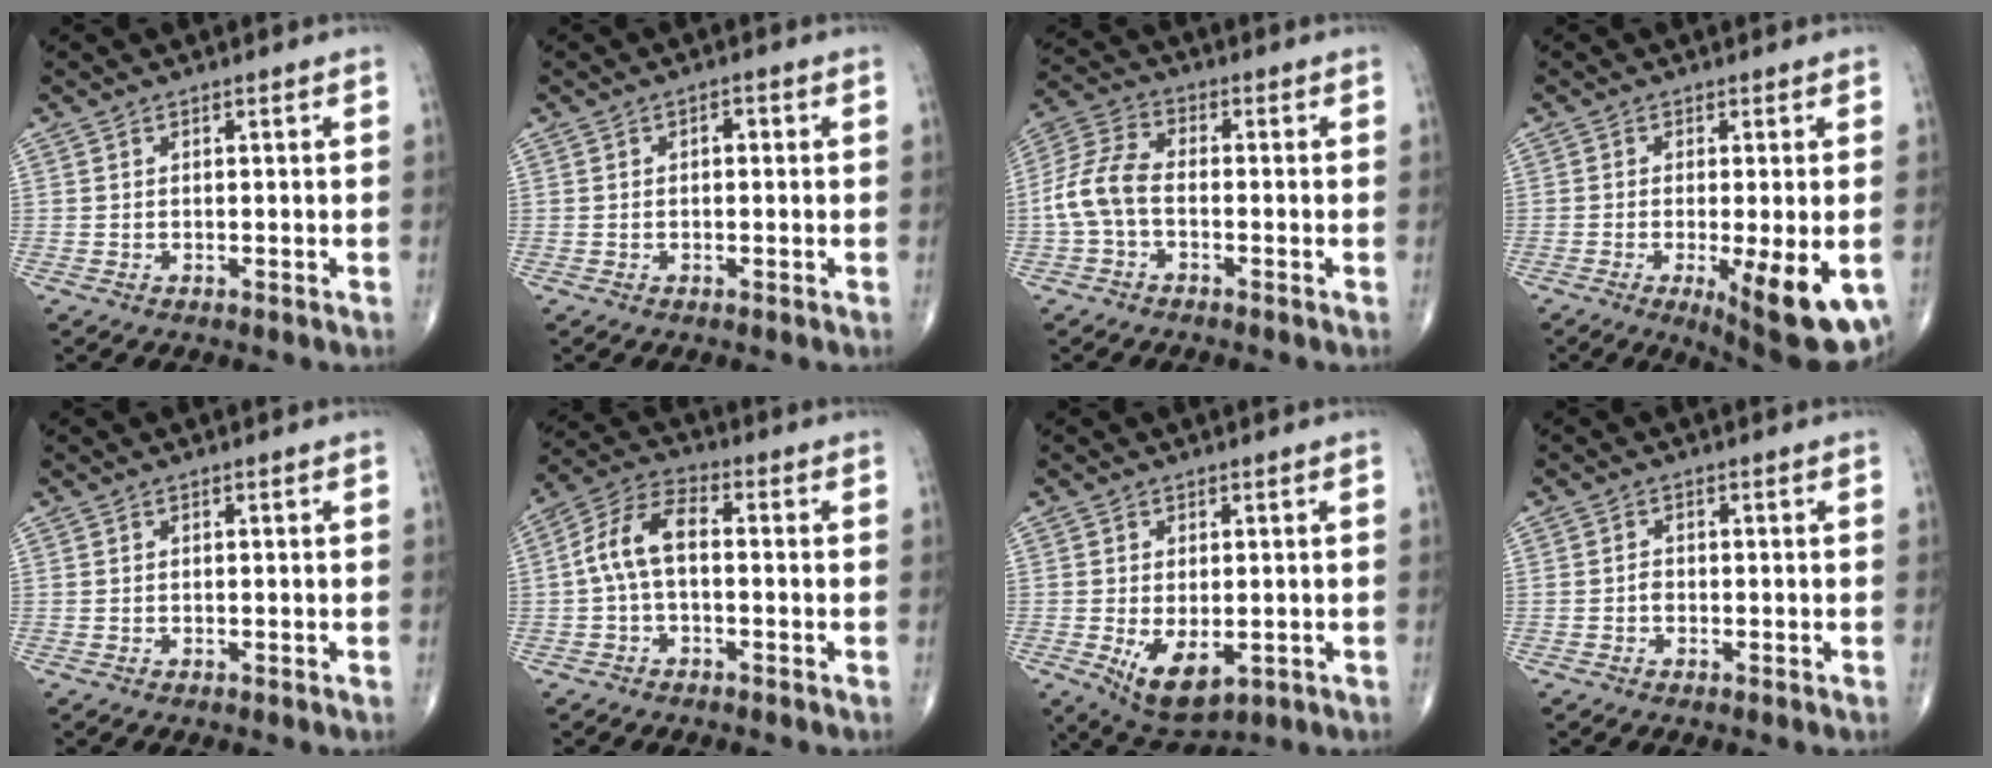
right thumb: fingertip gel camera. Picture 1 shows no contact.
{"total": 1.6, "force": [0.1, 0.9, 1.2], "torque": [-0.010, 0.004, -0.004]}
{"total": 7.9, "force": [-1.7, 4.5, 6.3], "torque": [-0.139, 0.025, -0.044]}
{"total": 13.4, "force": [-4.3, 3.8, 12.1], "torque": [-0.147, -0.018, -0.049]}
{"total": 0.0}
{"total": 8.4, "force": [-0.4, 4.5, 7.1], "torque": [-0.142, 0.031, -0.016]}
{"total": 8.0, "force": [-1.8, 4.3, 6.5], "torque": [-0.103, -0.015, -0.014]}
{"total": 1.0, "force": [-0.4, 0.8, 0.5], "torque": [-0.004, 0.003, -0.008]}